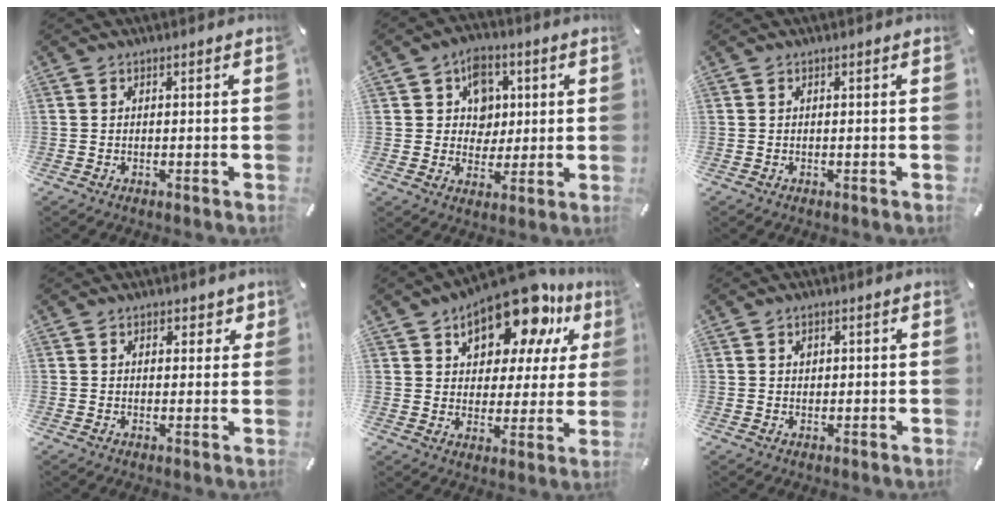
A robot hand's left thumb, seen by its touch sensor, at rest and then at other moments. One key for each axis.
{"total": 9.2, "fx": 2.5, "fy": 8.3, "fz": 3.2, "tx": -0.041, "ty": -0.005, "tz": 0.046}
{"total": 0.0}
{"total": 2.9, "fx": 1.3, "fy": 2.3, "fz": 1.2, "tx": 0.003, "ty": -0.006, "tz": 0.014}
{"total": 17.0, "fx": 11.8, "fy": 8.3, "fz": 9.0, "tx": -0.142, "ty": -0.076, "tz": 0.202}
{"total": 1.5, "fx": 0.5, "fy": 1.3, "fz": 0.6, "tx": -0.005, "ty": 0.001, "tz": 0.007}